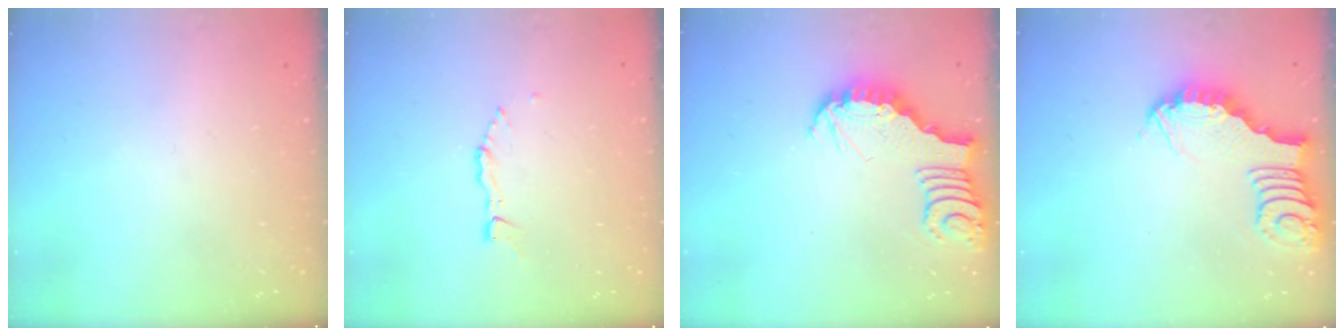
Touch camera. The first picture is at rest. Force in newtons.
{"total": 1.9, "press": 1.9, "slide": 0.2}
{"total": 3.9, "press": 3.9, "slide": 0.2}
{"total": 3.9, "press": 3.8, "slide": 0.4}